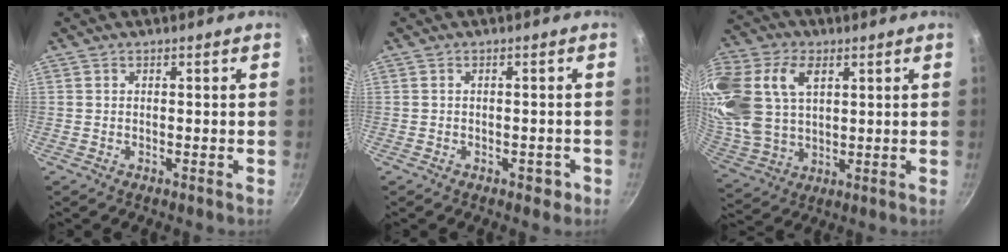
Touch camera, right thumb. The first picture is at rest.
{"total": 2.2, "force": [-1.0, 1.5, 1.3], "torque": [-0.002, 0.017, -0.004]}
{"total": 23.5, "force": [8.1, 15.9, 15.4], "torque": [-0.358, 0.013, 0.160]}